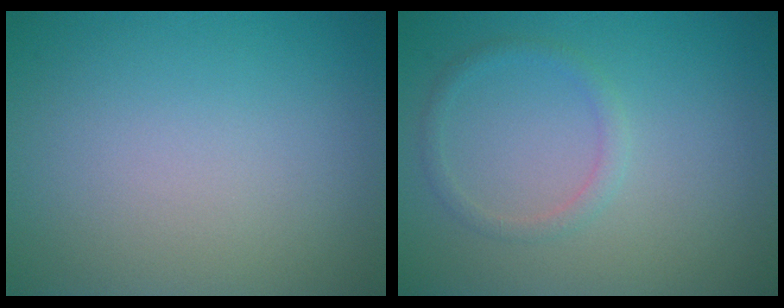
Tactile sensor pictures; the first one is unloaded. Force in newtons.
{"total": 1.3, "press": 1.3, "slide": 0.0}